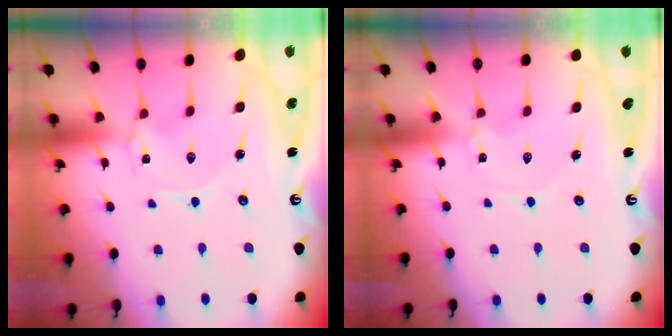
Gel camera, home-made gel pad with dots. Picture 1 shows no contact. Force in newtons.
{"total": 1.1, "press": 1.1, "slide": 0.1}